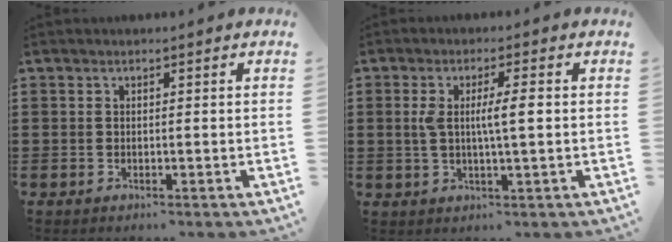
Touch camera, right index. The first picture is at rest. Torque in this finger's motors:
{"motor_torque": [0.25, -0.09, 0.18, 0.05]}